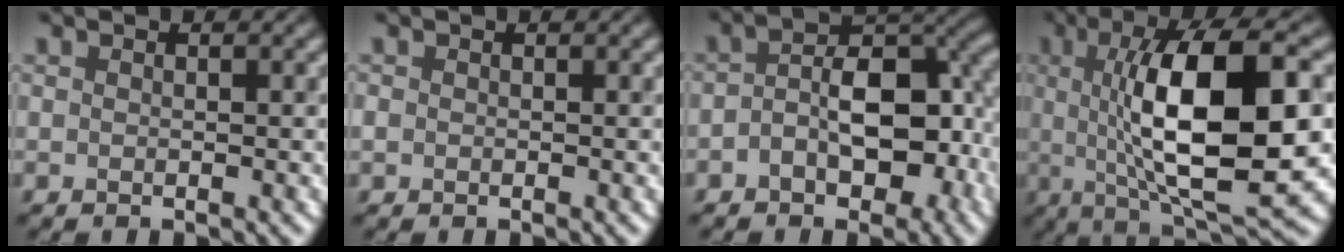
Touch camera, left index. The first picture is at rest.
{"total": 0.5, "force": [-0.1, 0.5, 0.2], "torque": [-0.001, -0.003, -0.002]}
{"total": 8.4, "force": [-1.5, 4.7, 6.8], "torque": [-0.088, 0.013, -0.033]}
{"total": 12.8, "force": [0.5, 3.9, 12.2], "torque": [-0.184, 0.002, 0.010]}